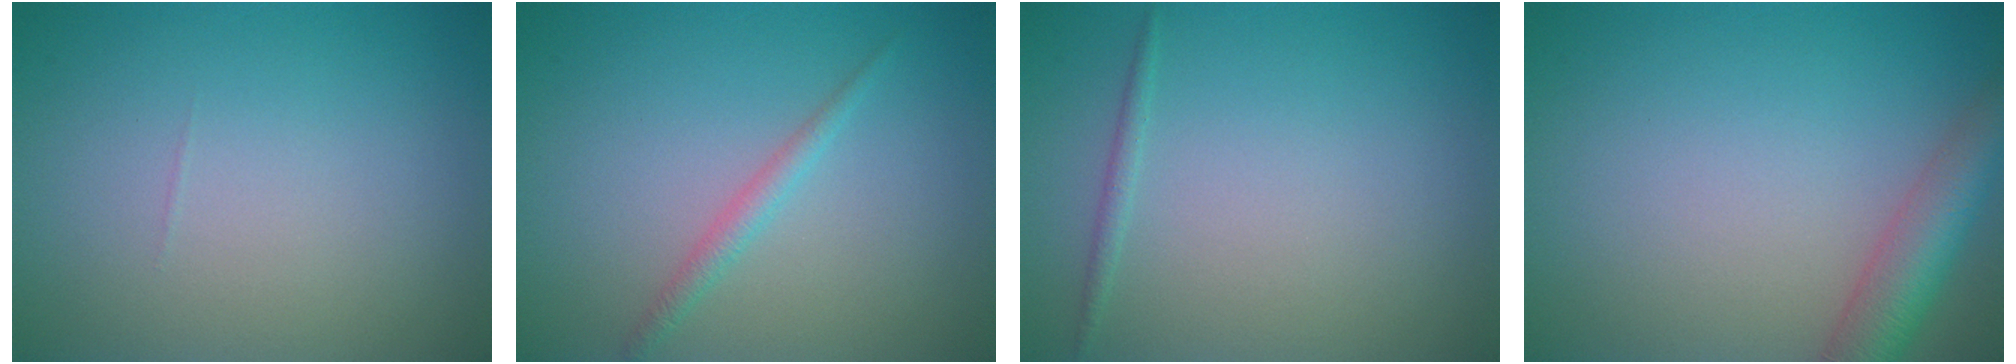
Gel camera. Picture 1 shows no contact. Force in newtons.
{"total": 1.3, "press": 1.3, "slide": 0.0}
{"total": 0.7, "press": 0.7, "slide": 0.0}
{"total": 4.6, "press": 4.6, "slide": 0.3}